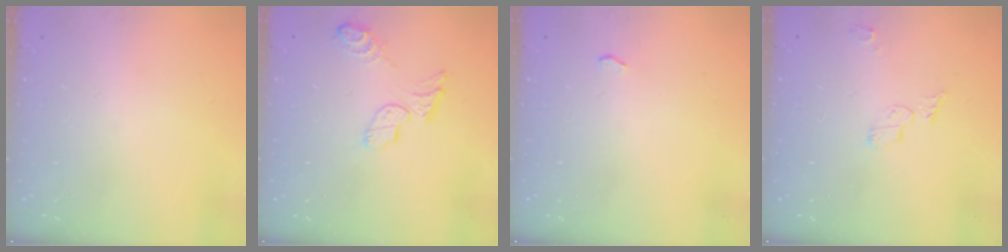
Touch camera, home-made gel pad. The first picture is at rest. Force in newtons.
{"total": 8.2, "press": 8.2, "slide": 0.3}
{"total": 2.6, "press": 2.0, "slide": 1.7}
{"total": 5.4, "press": 5.4, "slide": 0.2}